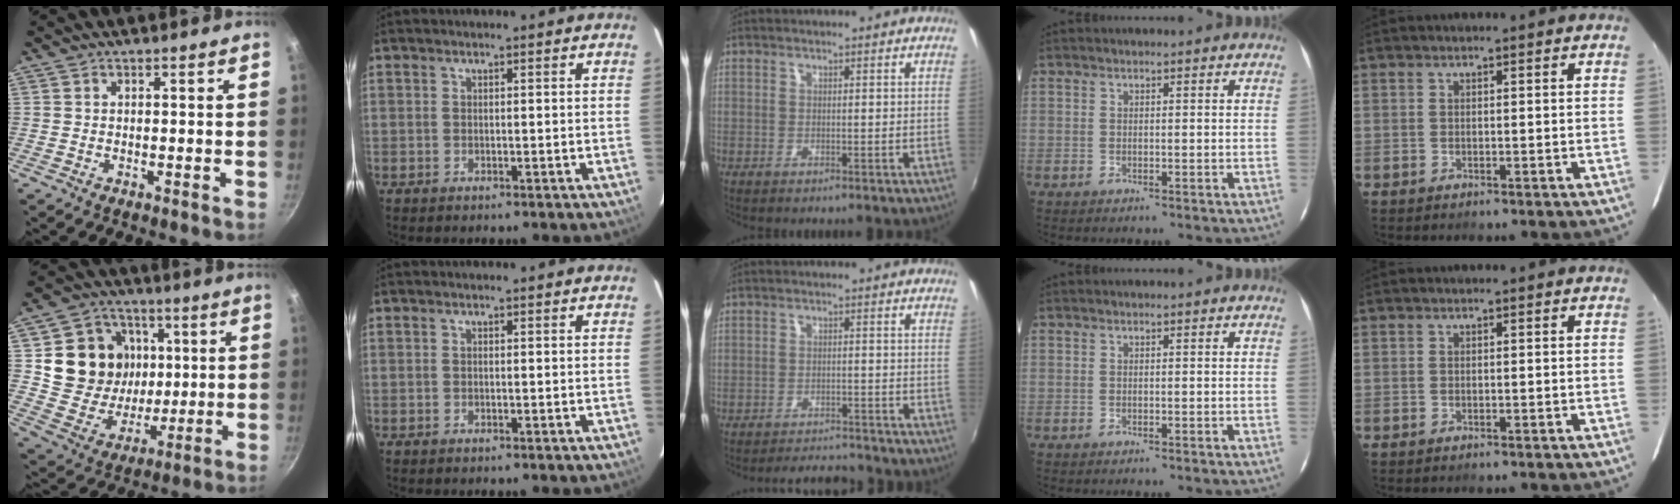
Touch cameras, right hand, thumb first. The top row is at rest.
{"thumb": {"total": 16.4, "force": [3.5, 14.3, 7.1], "torque": [-0.096, -0.006, 0.069]}, "middle": {"total": 5.6, "force": [-5.4, 0.9, 0.9], "torque": [-0.032, 0.011, -0.078]}}